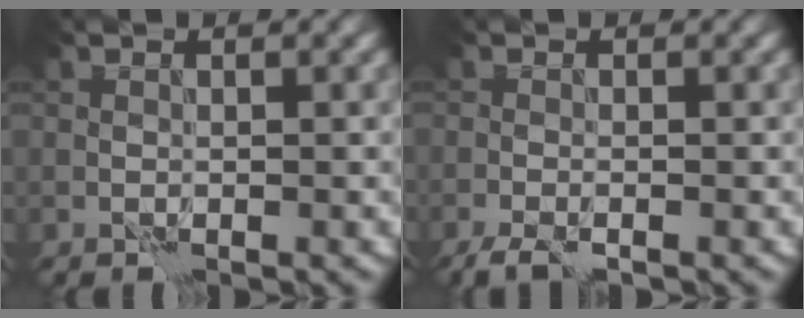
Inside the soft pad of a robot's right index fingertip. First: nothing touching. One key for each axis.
{"total": 2.1, "fx": -1.7, "fy": 0.3, "fz": 1.1, "tx": -0.025, "ty": -0.011, "tz": -0.035}